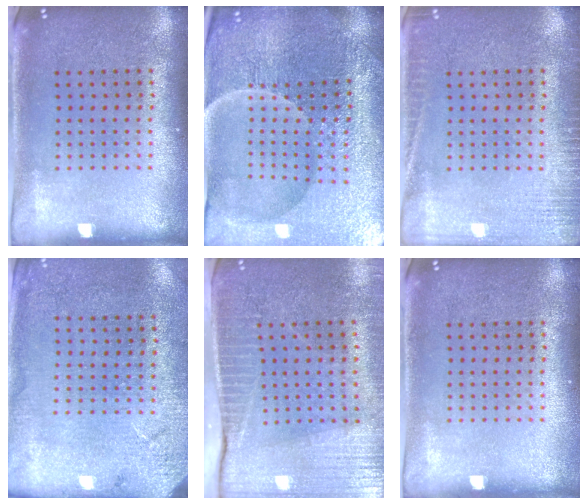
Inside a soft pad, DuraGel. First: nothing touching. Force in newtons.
{"total": 5.2, "press": 5.0, "slide": 1.5}
{"total": 2.7, "press": 2.7, "slide": 0.5}
{"total": 2.6, "press": 2.3, "slide": 1.0}
{"total": 3.6, "press": 3.3, "slide": 1.5}
{"total": 0.0}